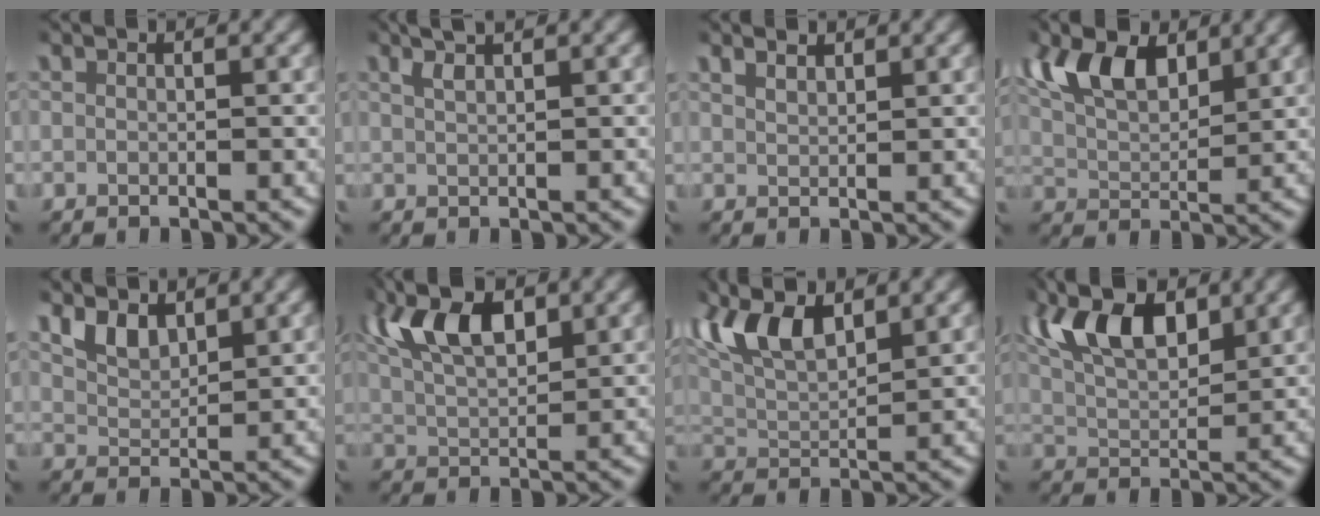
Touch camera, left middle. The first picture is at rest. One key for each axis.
{"total": 2.2, "fx": 1.7, "fy": 0.6, "fz": 1.3, "tx": -0.024, "ty": 0.008, "tz": 0.028}
{"total": 1.8, "fx": 1.6, "fy": 0.5, "fz": 0.6, "tx": -0.009, "ty": -0.002, "tz": 0.033}
{"total": 7.4, "fx": 3.6, "fy": 4.5, "fz": 4.6, "tx": -0.105, "ty": -0.007, "tz": 0.062}
{"total": 3.3, "fx": 2.2, "fy": 1.9, "fz": 1.5, "tx": -0.039, "ty": -0.001, "tz": 0.040}
{"total": 6.9, "fx": 3.0, "fy": 3.7, "fz": 5.1, "tx": -0.116, "ty": -0.004, "tz": 0.055}
{"total": 6.8, "fx": 3.1, "fy": 3.8, "fz": 4.7, "tx": -0.121, "ty": -0.005, "tz": 0.055}
{"total": 7.6, "fx": 3.4, "fy": 4.2, "fz": 5.3, "tx": -0.119, "ty": -0.006, "tz": 0.060}